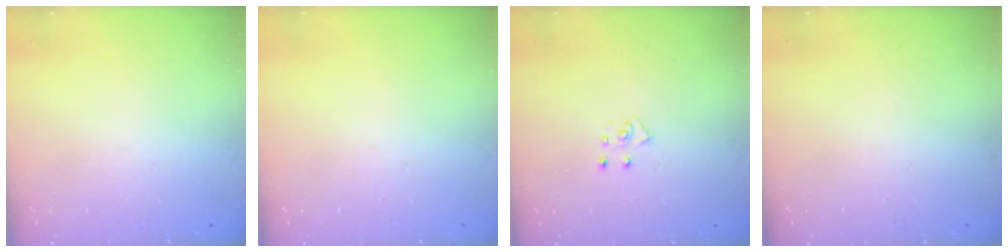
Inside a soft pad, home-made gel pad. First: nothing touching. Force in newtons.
{"total": 0.0}
{"total": 4.9, "press": 4.8, "slide": 0.4}
{"total": 0.0}